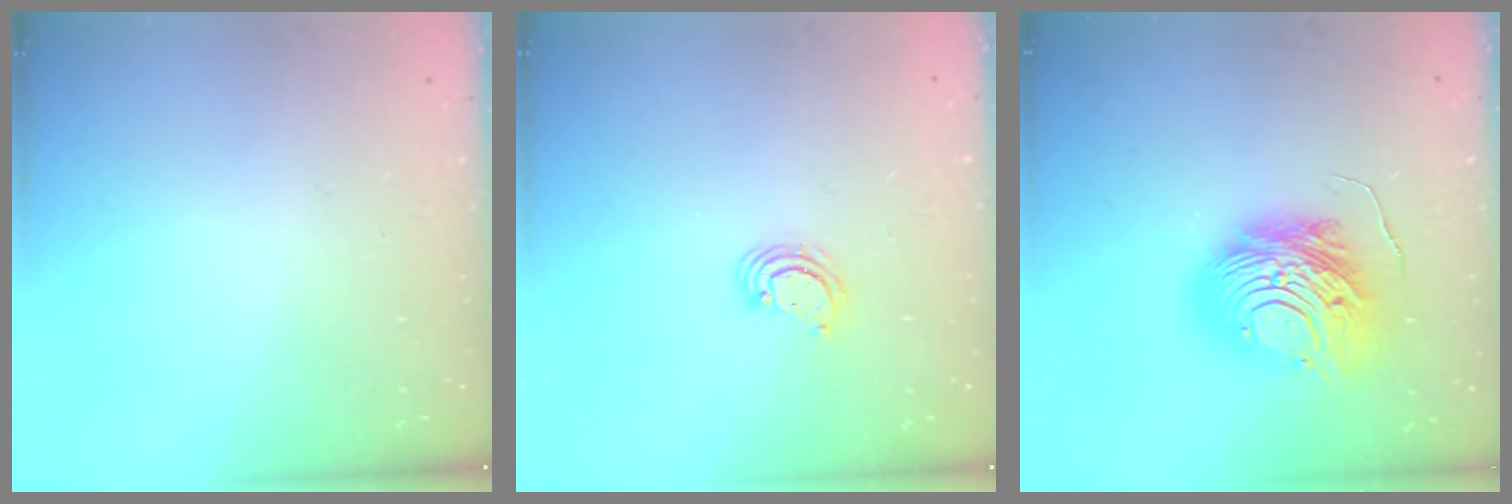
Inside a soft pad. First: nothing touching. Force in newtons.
{"total": 2.4, "press": 2.4, "slide": 0.2}
{"total": 14.9, "press": 14.8, "slide": 1.4}